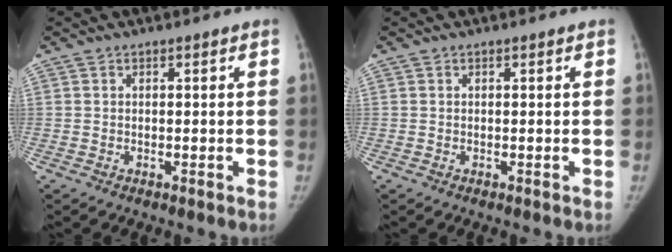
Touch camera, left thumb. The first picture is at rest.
{"total": 0.0}